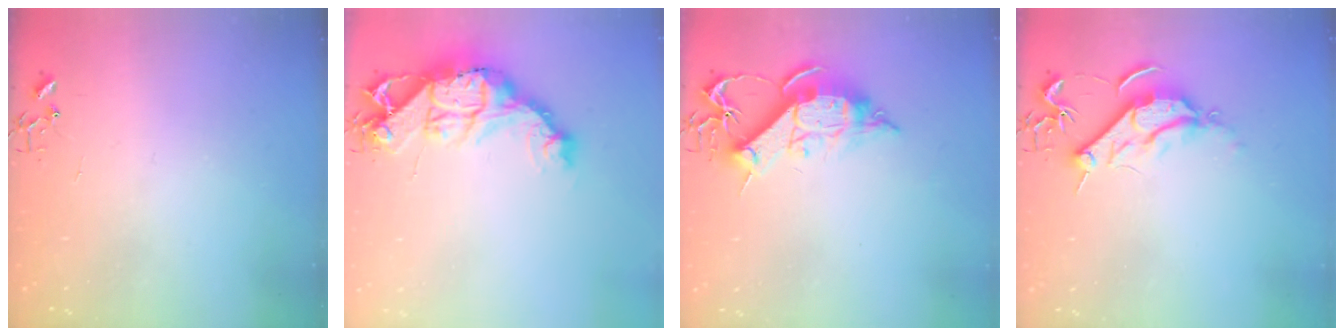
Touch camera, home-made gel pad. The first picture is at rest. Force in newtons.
{"total": 18.1, "press": 18.0, "slide": 2.0}
{"total": 13.2, "press": 13.1, "slide": 1.5}
{"total": 9.1, "press": 9.0, "slide": 0.8}